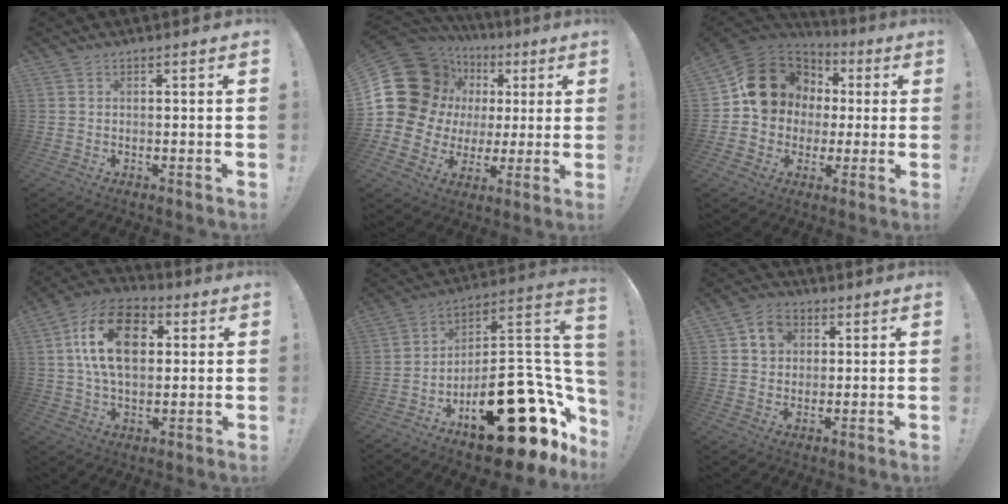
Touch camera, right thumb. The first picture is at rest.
{"total": 20.7, "force": [5.4, 16.7, 11.0], "torque": [-0.183, -0.048, 0.146]}
{"total": 16.4, "force": [3.1, 14.0, 8.0], "torque": [-0.118, 0.002, 0.074]}
{"total": 18.4, "force": [4.2, 11.8, 13.5], "torque": [-0.246, 0.002, 0.072]}
{"total": 25.5, "force": [-11.3, 10.8, 20.1], "torque": [-0.245, 0.060, -0.162]}
{"total": 7.1, "force": [2.7, 5.9, 2.9], "torque": [-0.039, -0.003, 0.052]}